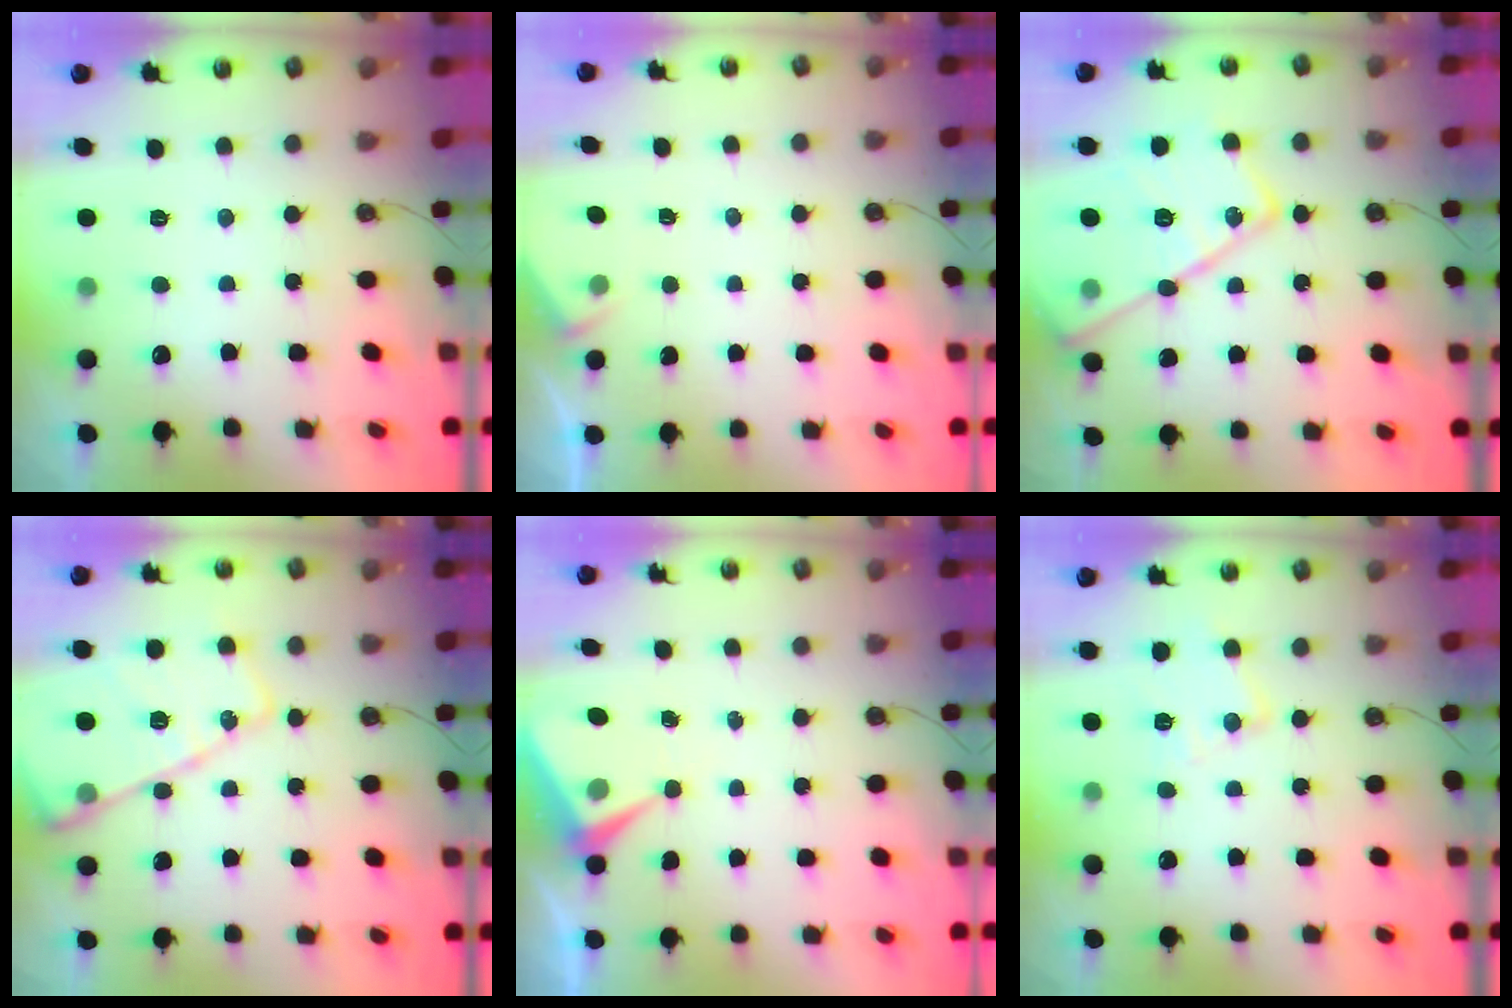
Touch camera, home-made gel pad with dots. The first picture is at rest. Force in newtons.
{"total": 2.2, "press": 2.2, "slide": 0.4}
{"total": 24.7, "press": 24.5, "slide": 2.7}
{"total": 17.1, "press": 17.0, "slide": 1.6}
{"total": 6.3, "press": 6.3, "slide": 0.7}
{"total": 12.0, "press": 12.0, "slide": 0.9}